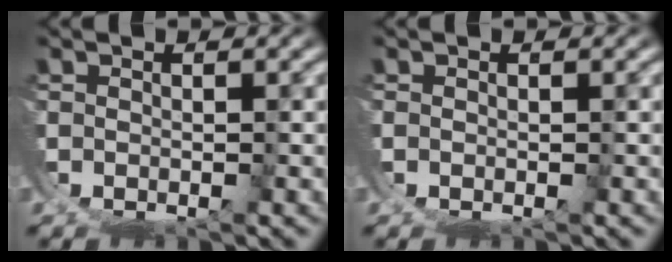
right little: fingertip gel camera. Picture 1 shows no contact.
{"total": 0.0}